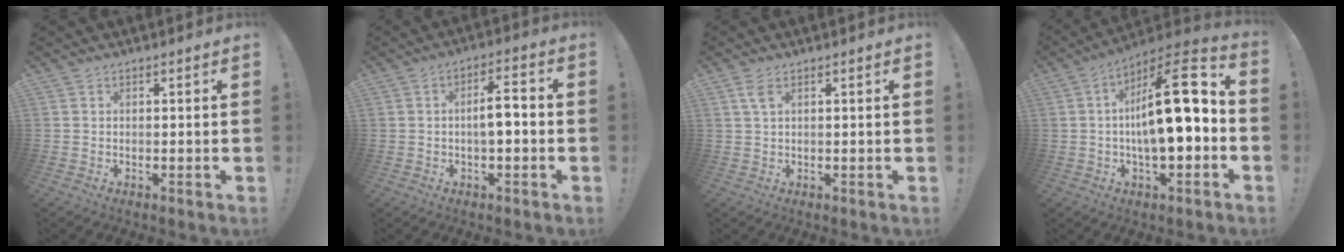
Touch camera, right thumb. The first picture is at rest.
{"total": 6.4, "force": [-1.0, 1.9, 6.0], "torque": [-0.088, 0.007, -0.021]}
{"total": 3.2, "force": [1.3, 1.2, 2.7], "torque": [-0.054, 0.001, 0.023]}
{"total": 19.3, "force": [0.0, 6.0, 18.4], "torque": [-0.277, 0.001, -0.005]}